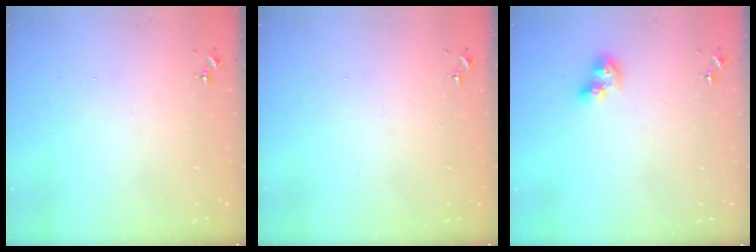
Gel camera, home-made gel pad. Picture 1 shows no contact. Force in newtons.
{"total": 0.0}
{"total": 9.1, "press": 9.0, "slide": 0.8}